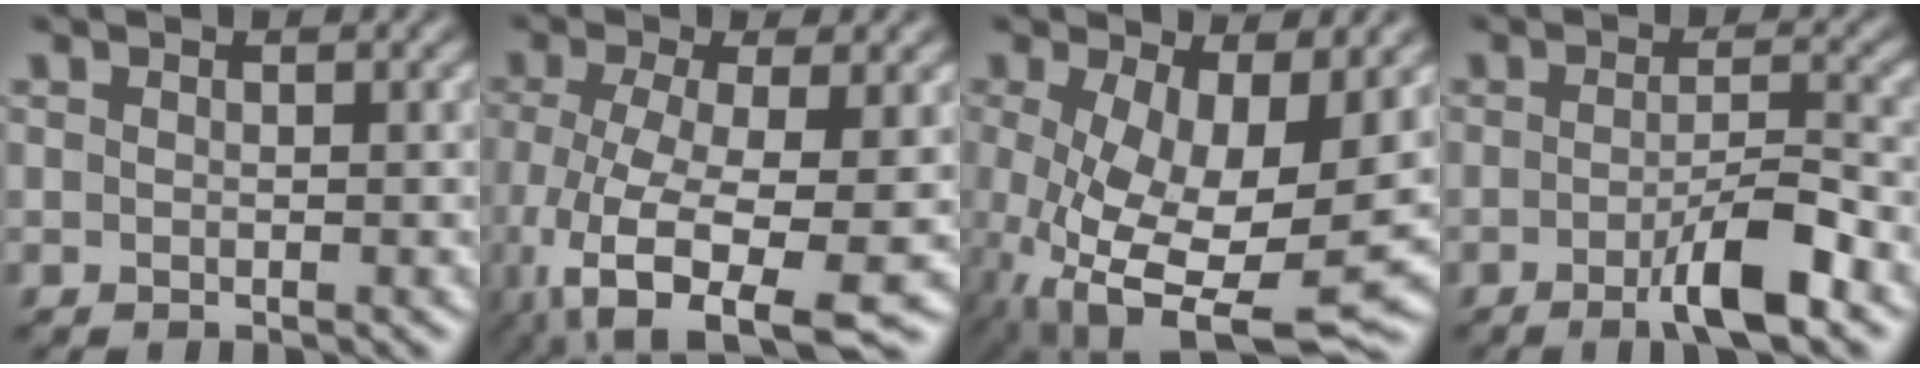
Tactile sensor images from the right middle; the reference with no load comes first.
{"total": 10.3, "force": [-4.2, 3.4, 8.8], "torque": [-0.176, -0.029, -0.066]}
{"total": 11.0, "force": [-2.0, 4.4, 9.9], "torque": [-0.185, -0.024, -0.021]}
{"total": 5.0, "force": [-2.3, 0.7, 4.3], "torque": [-0.074, 0.002, -0.044]}